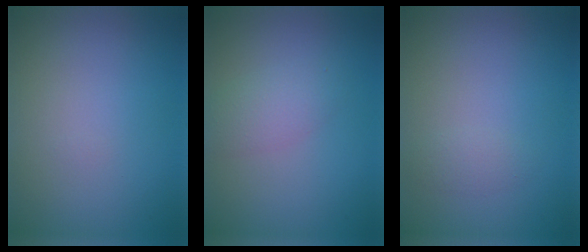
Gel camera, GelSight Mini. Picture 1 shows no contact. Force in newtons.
{"total": 2.3, "press": 2.3, "slide": 0.1}
{"total": 1.0, "press": 1.0, "slide": 0.1}